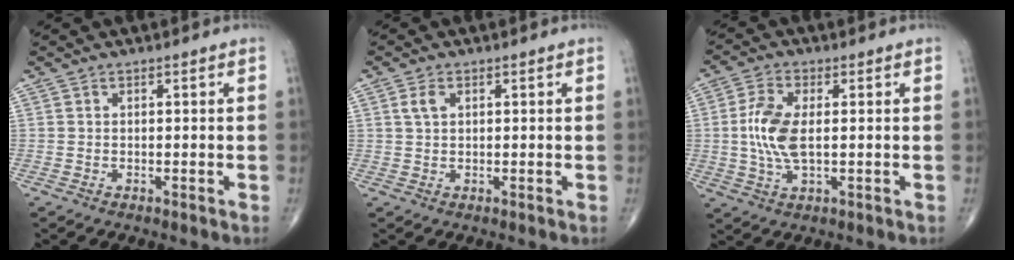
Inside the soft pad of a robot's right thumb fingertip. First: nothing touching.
{"total": 2.3, "force": [0.8, 1.5, 1.6], "torque": [-0.032, 0.006, 0.017]}
{"total": 8.4, "force": [0.3, 3.9, 7.4], "torque": [-0.165, 0.001, 0.005]}